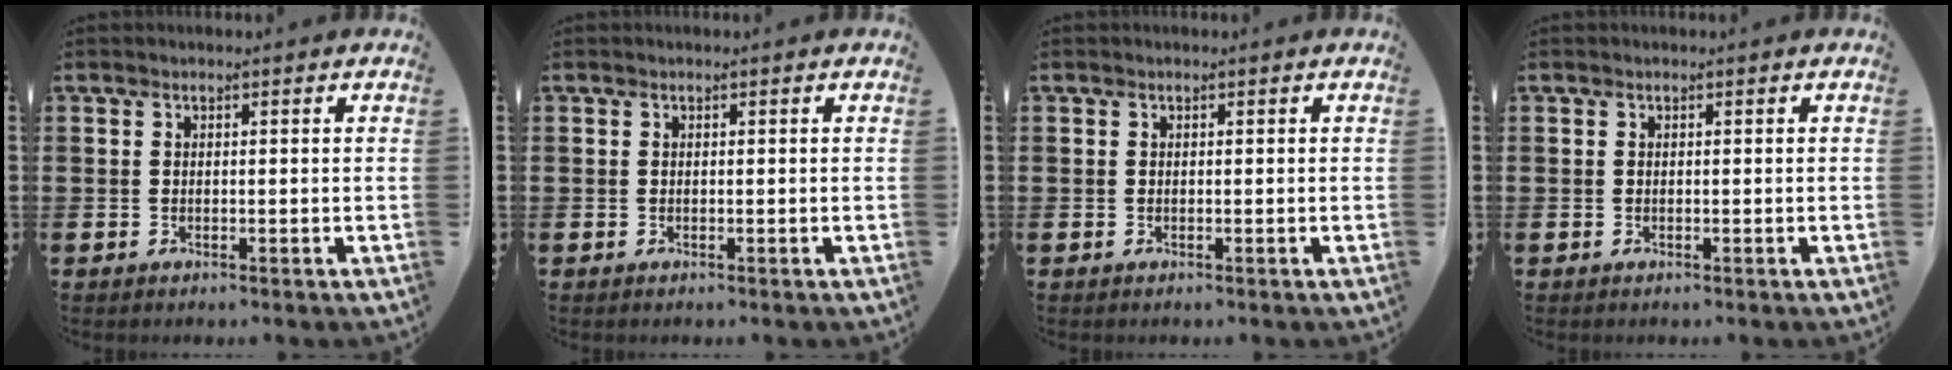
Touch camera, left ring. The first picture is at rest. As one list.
[{"total": 0.0}, {"total": 0.0}, {"total": 0.0}]